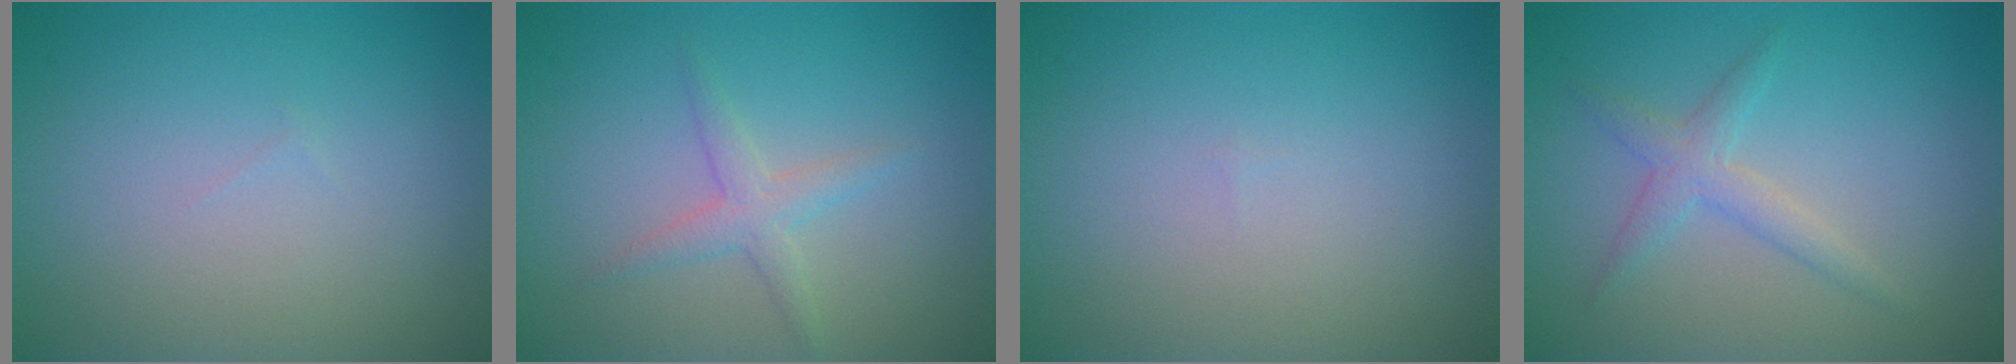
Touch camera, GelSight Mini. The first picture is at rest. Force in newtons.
{"total": 2.0, "press": 2.0, "slide": 0.1}
{"total": 0.0}
{"total": 2.1, "press": 2.1, "slide": 0.1}